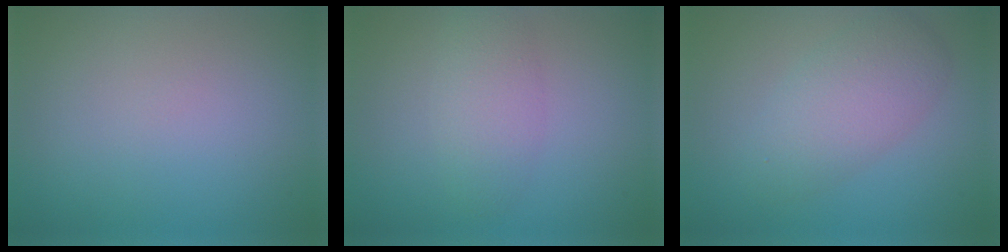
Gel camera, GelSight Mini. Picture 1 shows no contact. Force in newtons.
{"total": 2.8, "press": 2.8, "slide": 0.1}
{"total": 4.2, "press": 4.2, "slide": 0.1}